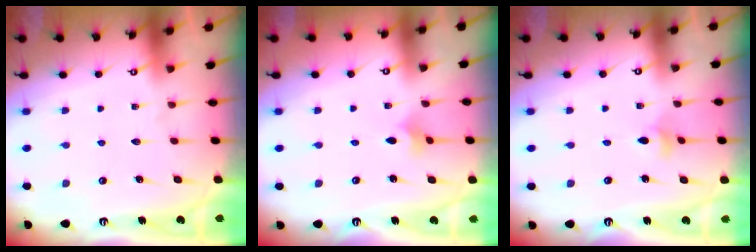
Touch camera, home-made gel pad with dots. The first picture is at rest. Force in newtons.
{"total": 1.8, "press": 1.7, "slide": 0.5}
{"total": 2.8, "press": 2.7, "slide": 0.4}